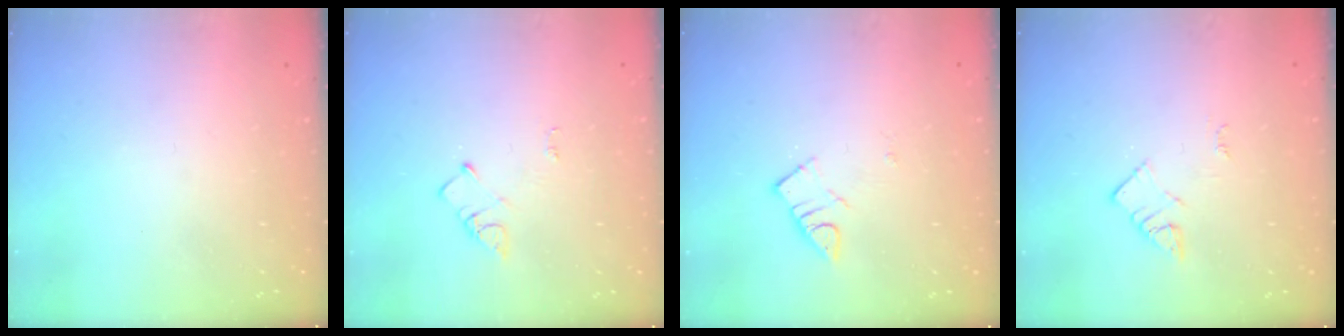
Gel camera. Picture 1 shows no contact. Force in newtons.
{"total": 4.2, "press": 4.2, "slide": 0.5}
{"total": 3.3, "press": 3.3, "slide": 0.1}
{"total": 2.3, "press": 2.3, "slide": 0.3}